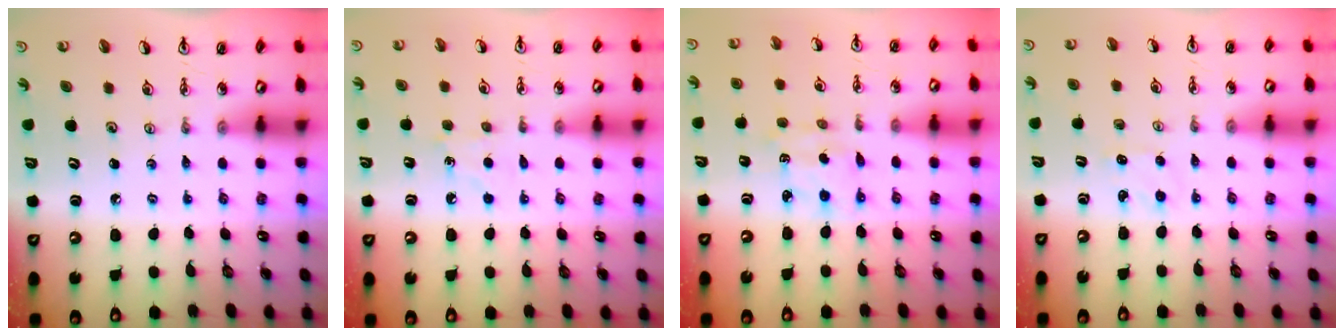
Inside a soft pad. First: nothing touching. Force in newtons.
{"total": 5.1, "press": 5.0, "slide": 0.8}
{"total": 2.7, "press": 2.7, "slide": 0.0}
{"total": 3.1, "press": 3.0, "slide": 0.4}